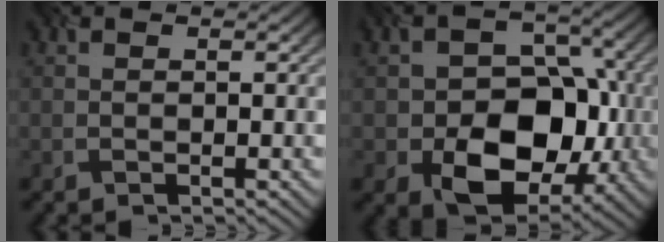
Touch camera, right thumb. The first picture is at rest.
{"total": 11.3, "force": [-3.3, 8.1, 7.1], "torque": [-0.111, -0.014, -0.051]}